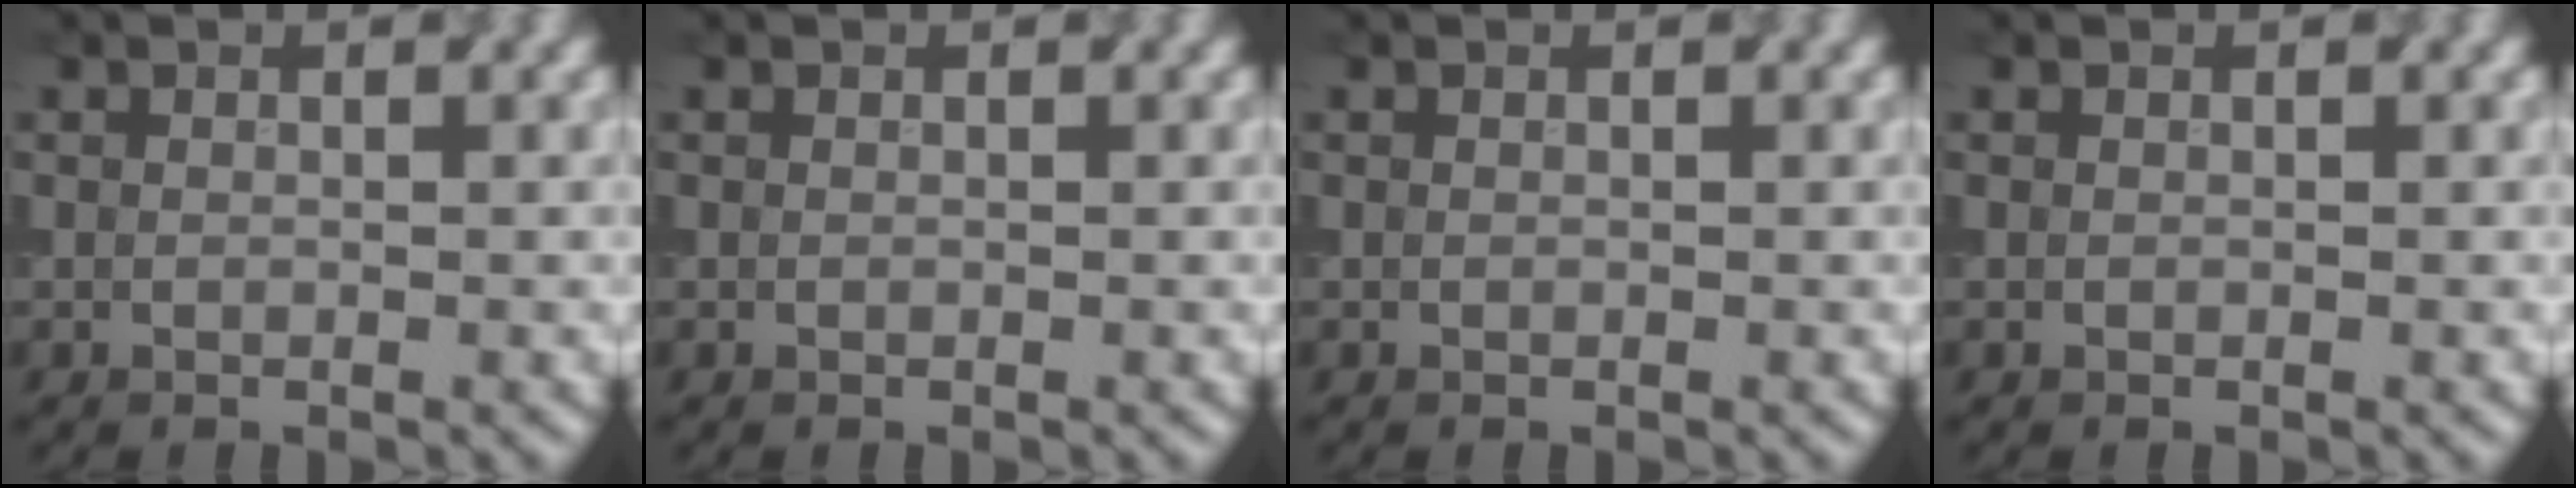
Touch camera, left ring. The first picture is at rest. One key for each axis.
{"total": 0.0}
{"total": 0.0}
{"total": 0.0}